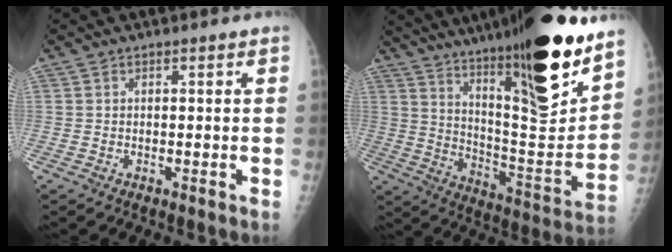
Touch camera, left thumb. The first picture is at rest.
{"total": 30.2, "force": [19.7, 6.0, 22.2], "torque": [-0.315, -0.083, 0.316]}